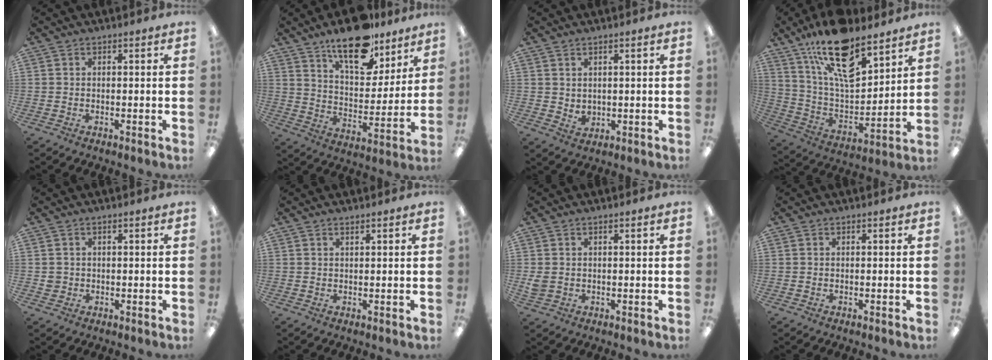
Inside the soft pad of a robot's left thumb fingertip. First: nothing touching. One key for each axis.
{"total": 17.8, "fx": 13.4, "fy": 7.5, "fz": 9.0, "tx": -0.137, "ty": -0.078, "tz": 0.229}
{"total": 2.5, "fx": 1.7, "fy": 1.6, "fz": 0.9, "tx": -0.013, "ty": -0.009, "tz": 0.029}
{"total": 20.2, "fx": 14.1, "fy": 7.9, "fz": 12.0, "tx": -0.208, "ty": -0.081, "tz": 0.245}
{"total": 1.6, "fx": 0.2, "fy": 1.6, "fz": 0.2, "tx": -0.007, "ty": 0.005, "tz": 0.001}
{"total": 0.9, "fx": 0.8, "fy": 0.1, "fz": 0.4, "tx": -0.009, "ty": 0.000, "tz": 0.014}
{"total": 2.1, "fx": 0.4, "fy": 1.8, "fz": 1.1, "tx": -0.021, "ty": 0.005, "tz": 0.006}
{"total": 0.0}